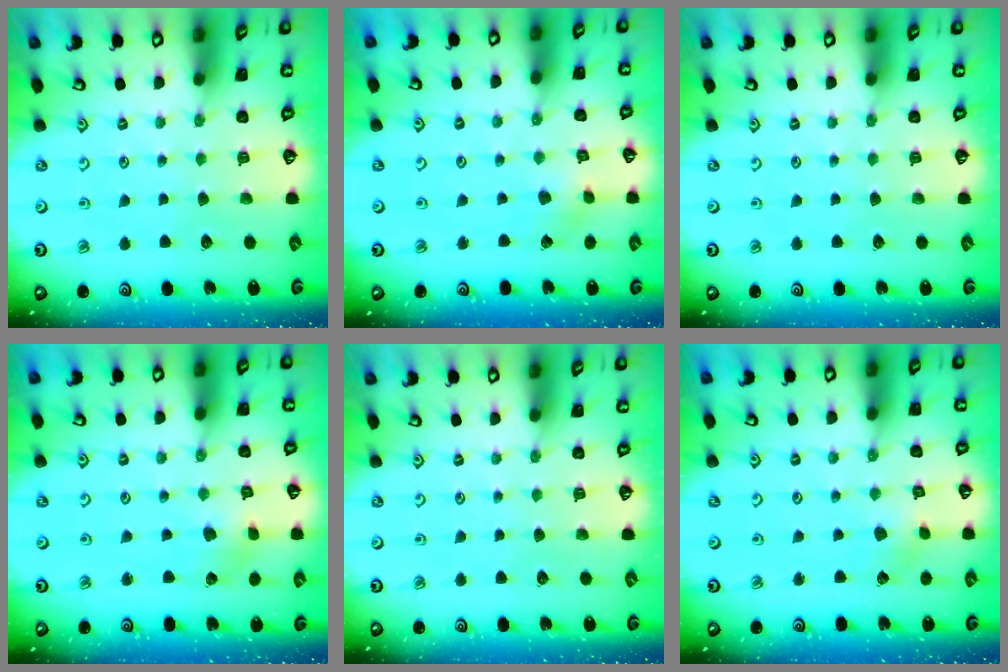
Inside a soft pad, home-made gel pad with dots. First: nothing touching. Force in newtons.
{"total": 2.1, "press": 2.1, "slide": 0.0}
{"total": 0.0}
{"total": 2.9, "press": 2.9, "slide": 0.5}
{"total": 0.0}
{"total": 2.1, "press": 2.1, "slide": 0.1}